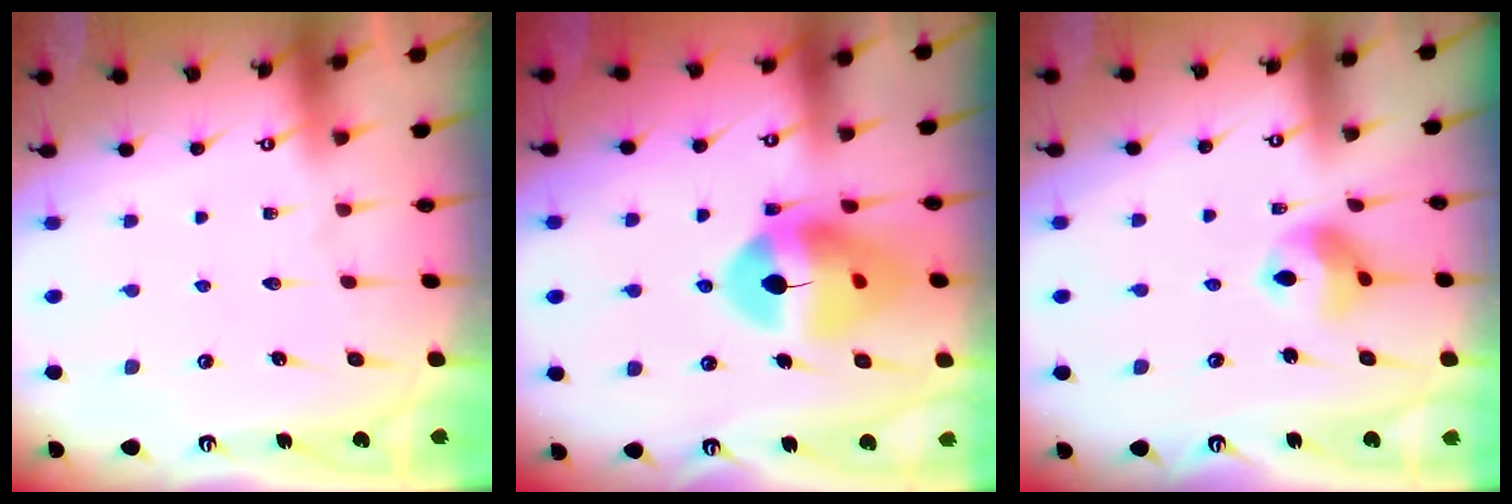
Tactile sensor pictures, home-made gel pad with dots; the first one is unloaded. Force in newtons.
{"total": 14.3, "press": 14.2, "slide": 1.5}
{"total": 9.5, "press": 9.4, "slide": 1.2}